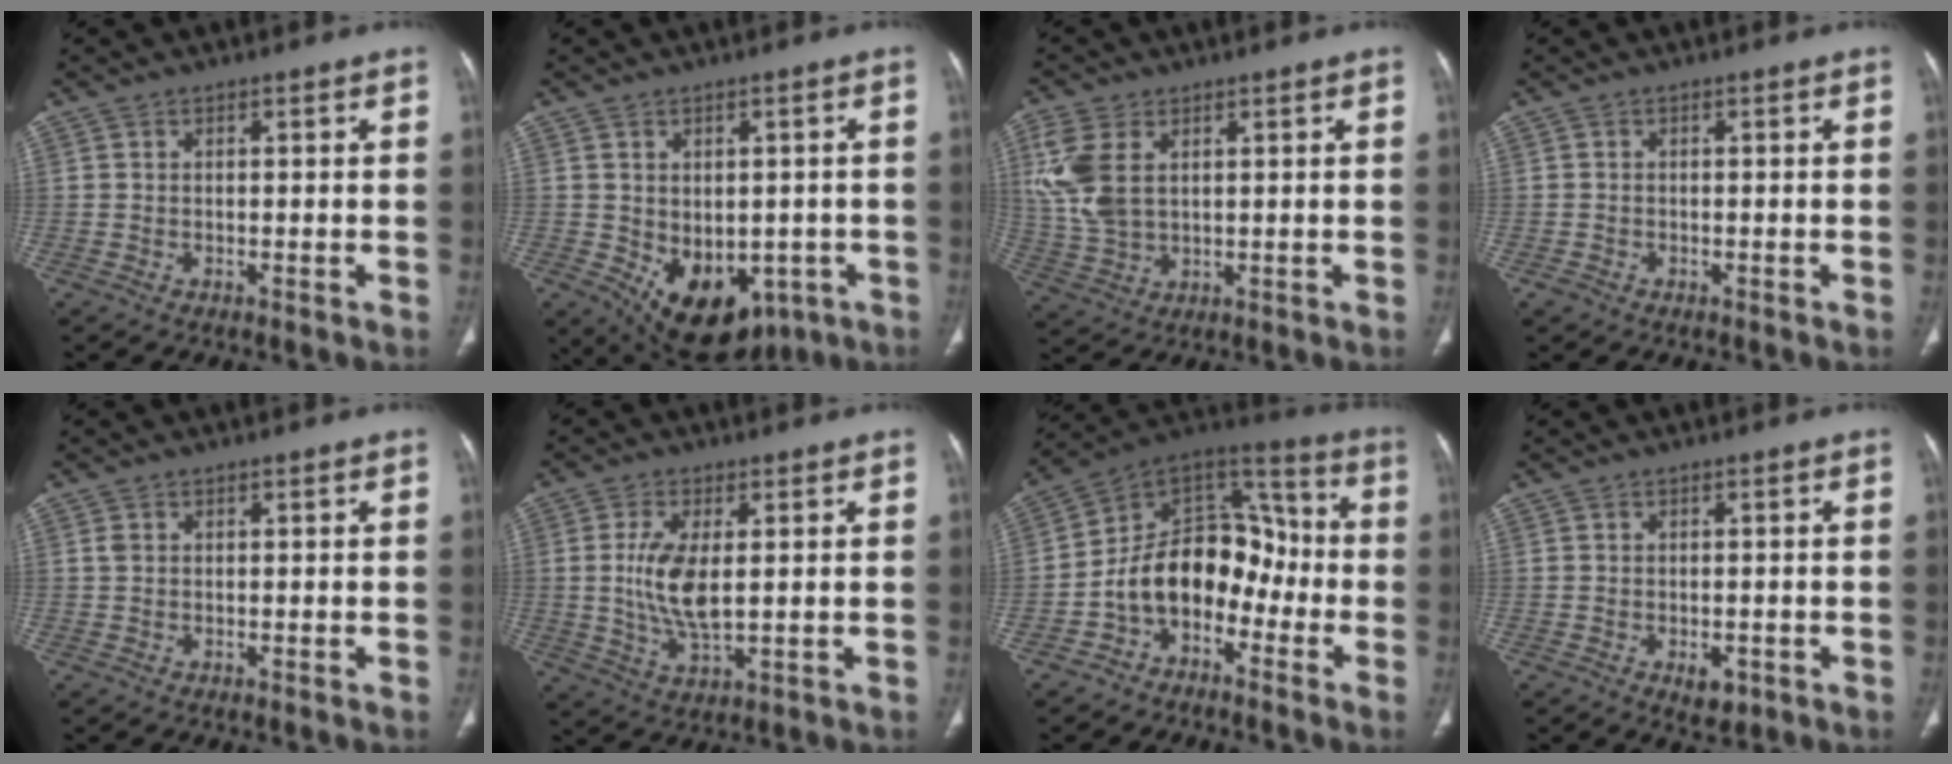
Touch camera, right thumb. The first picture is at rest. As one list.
[{"total": 14.9, "force": [-4.9, 10.1, 9.8], "torque": [-0.123, -0.001, -0.042]}, {"total": 9.8, "force": [2.9, 6.0, 7.2], "torque": [-0.168, -0.003, 0.065]}, {"total": 1.1, "force": [-0.6, 0.8, 0.2], "torque": [-0.005, 0.001, -0.013]}, {"total": 0.8, "force": [0.2, 0.6, 0.5], "torque": [-0.010, 0.004, 0.005]}, {"total": 8.9, "force": [0.7, 3.9, 8.0], "torque": [-0.166, -0.015, 0.020]}, {"total": 16.1, "force": [-5.2, 11.4, 10.1], "torque": [-0.129, 0.085, -0.099]}, {"total": 3.3, "force": [-1.3, 2.0, 2.3], "torque": [-0.024, 0.001, -0.010]}]